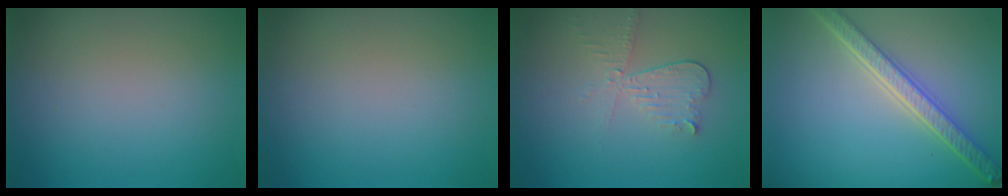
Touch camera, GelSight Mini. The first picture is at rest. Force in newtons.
{"total": 0.0}
{"total": 3.0, "press": 2.7, "slide": 1.5}
{"total": 4.9, "press": 3.8, "slide": 3.1}